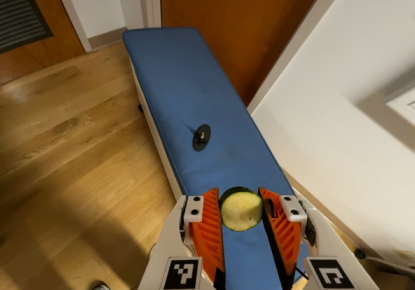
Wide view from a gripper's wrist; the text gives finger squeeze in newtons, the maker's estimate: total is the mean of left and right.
{"total": 8.0, "left": 7.9, "right": 8.2}